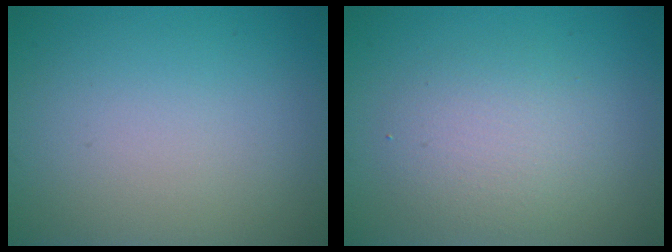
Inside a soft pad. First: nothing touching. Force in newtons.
{"total": 3.3, "press": 3.3, "slide": 0.1}